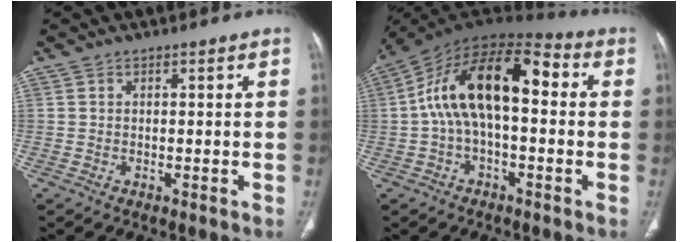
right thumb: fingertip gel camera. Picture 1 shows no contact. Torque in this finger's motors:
{"motor_torque": [2.48, 2.53, 0.98, -0.71, 0.34]}